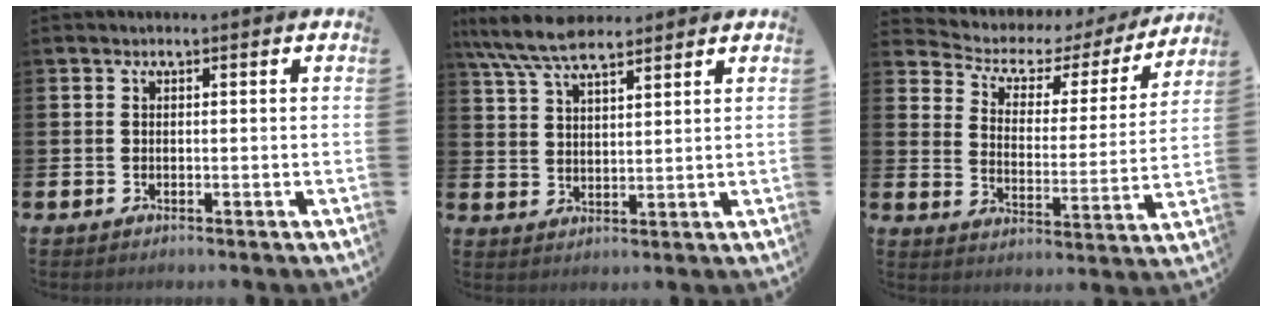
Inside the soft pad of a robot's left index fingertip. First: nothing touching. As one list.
[{"total": 8.0, "force": [6.9, 2.2, 3.4], "torque": [-0.082, -0.024, 0.124]}, {"total": 5.1, "force": [3.9, 2.8, 1.6], "torque": [-0.058, -0.028, 0.057]}]